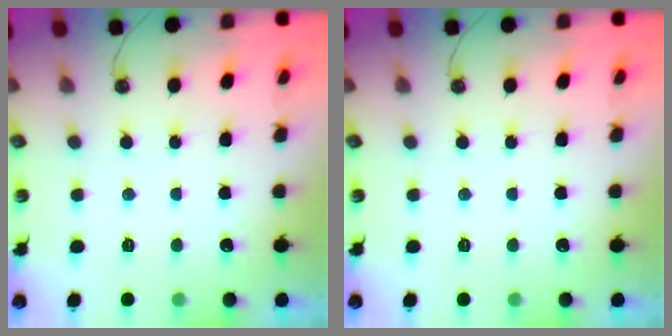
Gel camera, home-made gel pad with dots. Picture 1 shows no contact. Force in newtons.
{"total": 0.0}